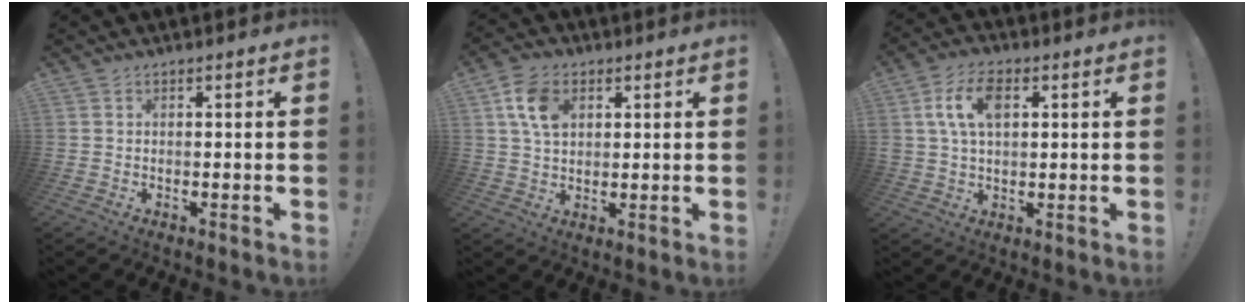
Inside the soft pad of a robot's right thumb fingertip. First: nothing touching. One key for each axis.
{"total": 10.1, "fx": 3.8, "fy": 7.1, "fz": 6.2, "tx": -0.109, "ty": 0.004, "tz": 0.075}
{"total": 10.1, "fx": 3.1, "fy": 6.2, "fz": 7.4, "tx": -0.128, "ty": 0.008, "tz": 0.056}